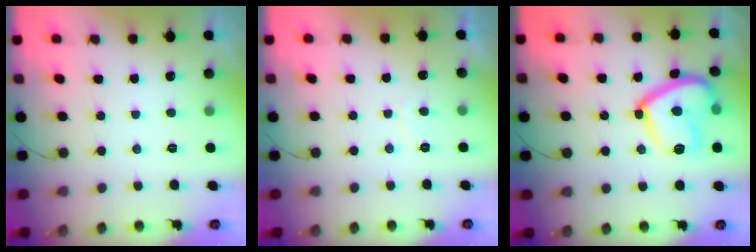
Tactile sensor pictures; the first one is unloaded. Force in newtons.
{"total": 0.5, "press": 0.1, "slide": 0.5}
{"total": 16.0, "press": 16.0, "slide": 0.7}